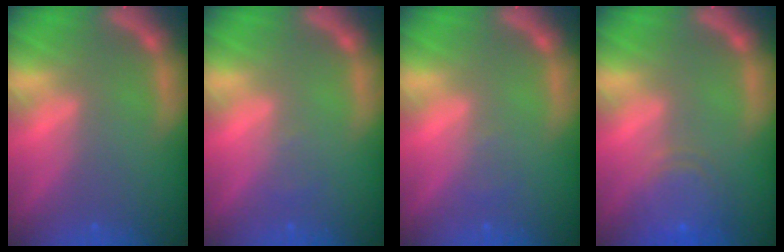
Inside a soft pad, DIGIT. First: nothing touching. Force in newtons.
{"total": 0.9}
{"total": 0.9}
{"total": 5.1}